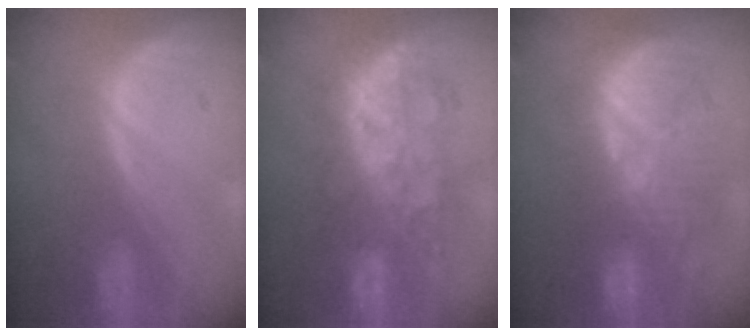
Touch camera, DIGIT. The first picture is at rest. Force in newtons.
{"total": 9.4, "press": 9.3, "slide": 0.6}
{"total": 11.4, "press": 11.2, "slide": 2.4}